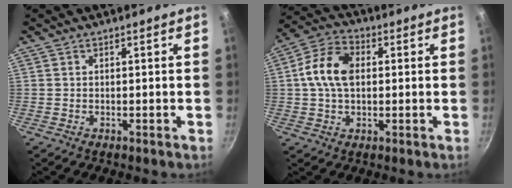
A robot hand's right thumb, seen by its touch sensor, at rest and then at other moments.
{"total": 10.8, "force": [1.2, 7.1, 8.1], "torque": [-0.139, 0.018, 0.009]}